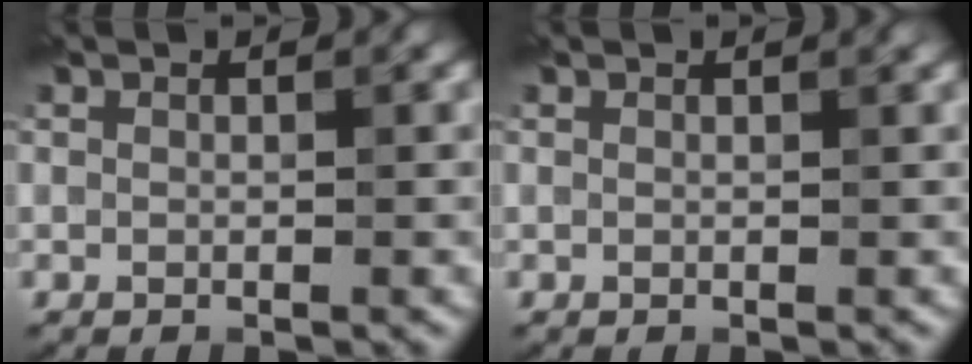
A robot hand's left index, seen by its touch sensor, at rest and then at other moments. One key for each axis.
{"total": 0.9, "fx": 0.6, "fy": 0.3, "fz": 0.6, "tx": -0.001, "ty": 0.004, "tz": 0.006}